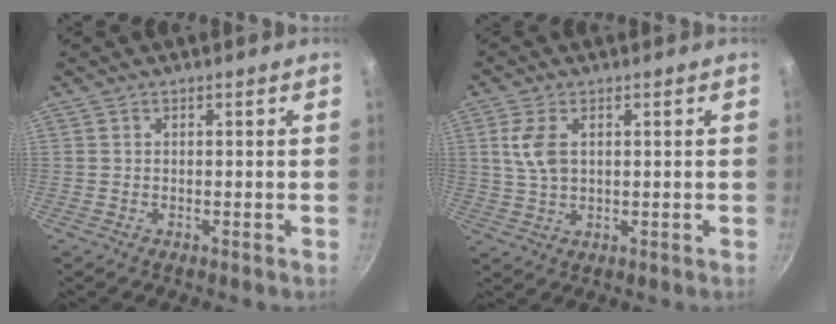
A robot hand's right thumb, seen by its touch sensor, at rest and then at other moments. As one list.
[{"total": 5.9, "force": [1.5, 3.4, 4.6], "torque": [-0.090, -0.001, 0.029]}]